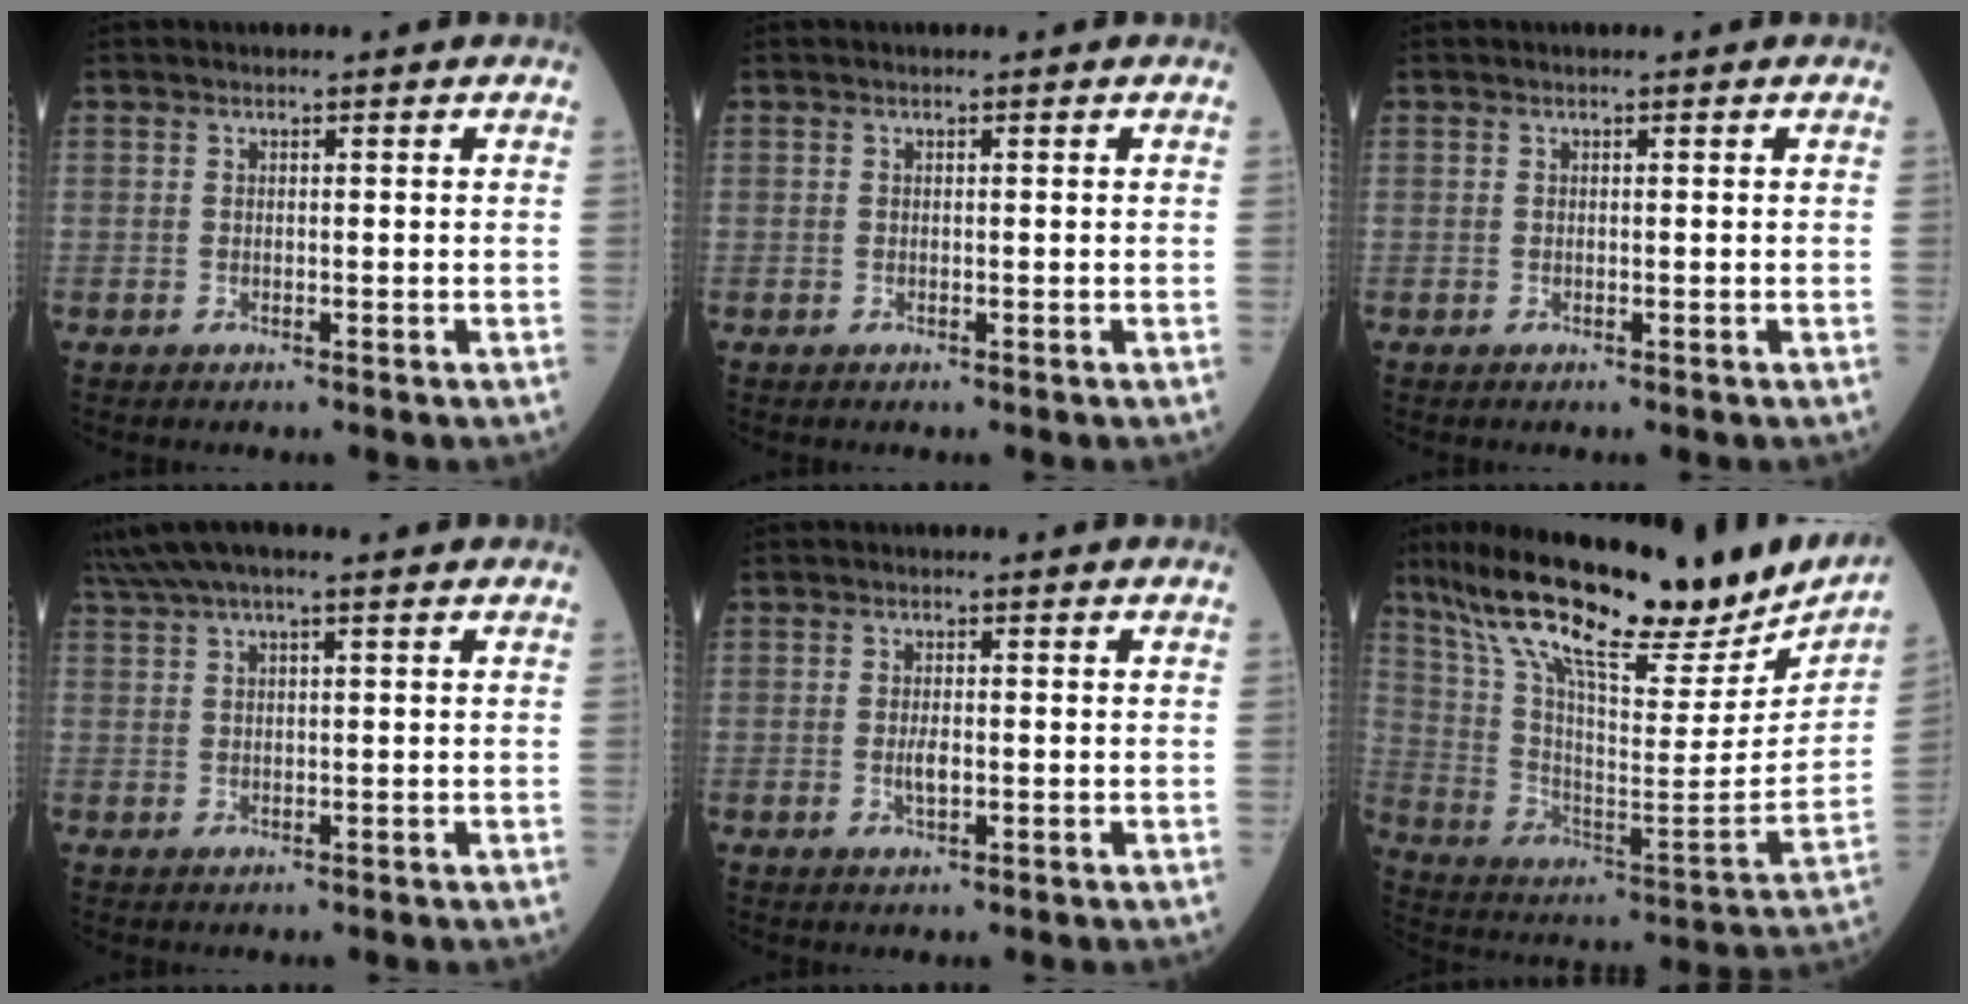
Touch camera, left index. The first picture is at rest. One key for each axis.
{"total": 0.0}
{"total": 0.0}
{"total": 6.2, "fx": 4.7, "fy": 0.3, "fz": 4.0, "tx": -0.075, "ty": 0.048, "tz": 0.083}
{"total": 2.0, "fx": -0.3, "fy": 0.7, "fz": 1.9, "tx": -0.041, "ty": -0.001, "tz": -0.004}
{"total": 27.0, "fx": 21.6, "fy": 6.6, "fz": 14.6, "tx": -0.257, "ty": -0.012, "tz": 0.327}